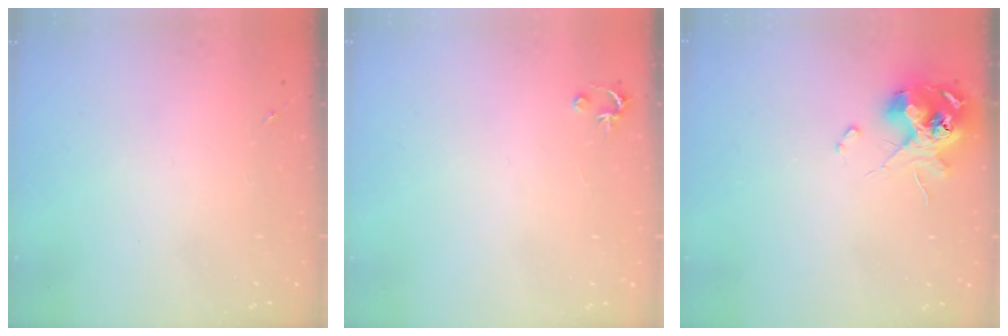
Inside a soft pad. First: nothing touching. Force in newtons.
{"total": 2.5, "press": 2.5, "slide": 0.2}
{"total": 12.0, "press": 11.8, "slide": 1.6}